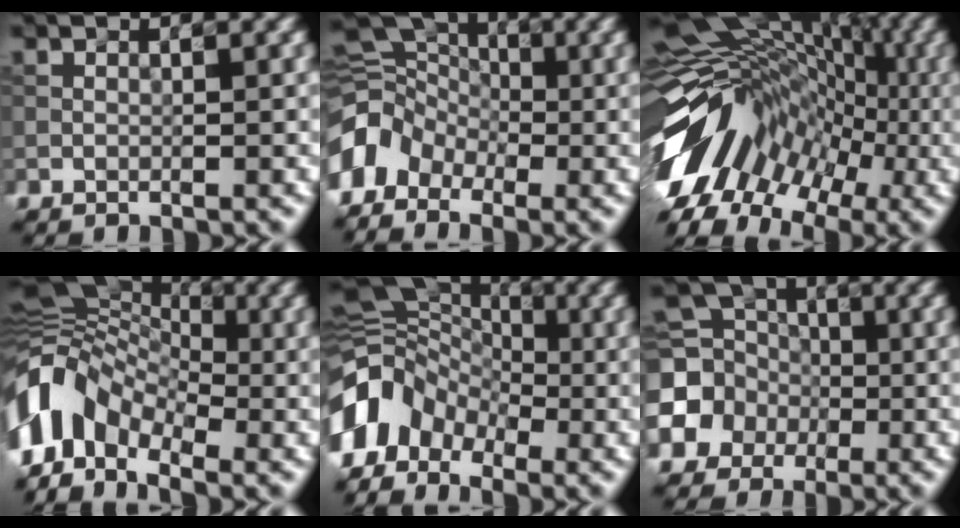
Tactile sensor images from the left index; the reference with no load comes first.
{"total": 5.3, "force": [-2.3, 4.2, 2.3], "torque": [-0.035, 0.012, -0.062]}
{"total": 12.2, "force": [-3.1, 9.1, 7.5], "torque": [-0.134, 0.024, -0.066]}
{"total": 9.8, "force": [-3.3, 6.5, 6.6], "torque": [-0.123, 0.011, -0.082]}
{"total": 8.6, "force": [-3.5, 6.2, 4.7], "torque": [-0.086, 0.004, -0.085]}
{"total": 7.6, "force": [-1.5, 6.8, 3.0], "torque": [-0.069, -0.010, -0.052]}